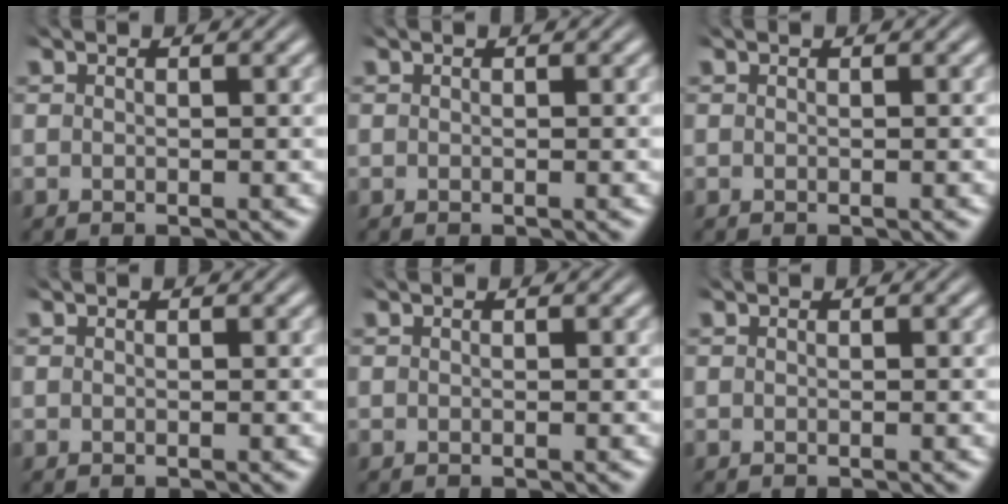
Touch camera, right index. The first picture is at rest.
{"total": 0.0}
{"total": 0.0}
{"total": 0.0}
{"total": 0.0}
{"total": 0.0}